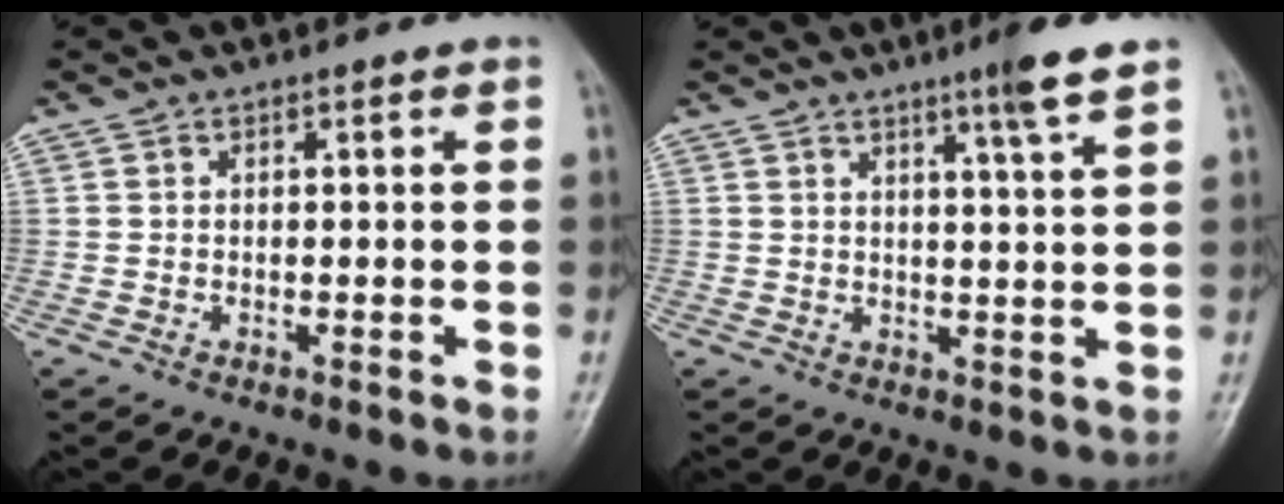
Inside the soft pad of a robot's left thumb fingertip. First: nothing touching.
{"total": 5.6, "force": [3.6, -0.5, 4.3], "torque": [-0.067, -0.023, 0.058]}